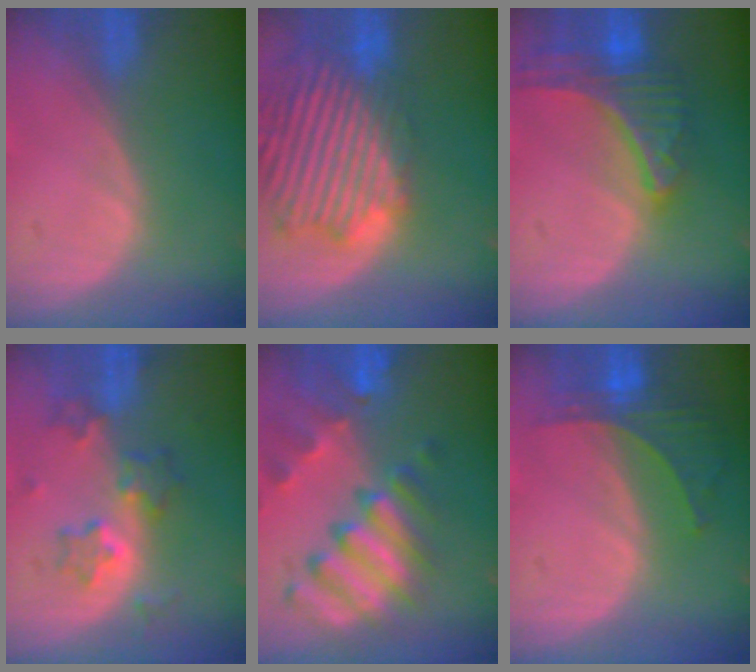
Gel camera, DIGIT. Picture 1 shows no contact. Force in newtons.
{"total": 14.1, "press": 12.1, "slide": 7.2}
{"total": 9.0, "press": 7.9, "slide": 4.3}
{"total": 6.0, "press": 5.8, "slide": 1.7}
{"total": 11.1, "press": 9.5, "slide": 5.7}
{"total": 5.6, "press": 5.6, "slide": 0.9}